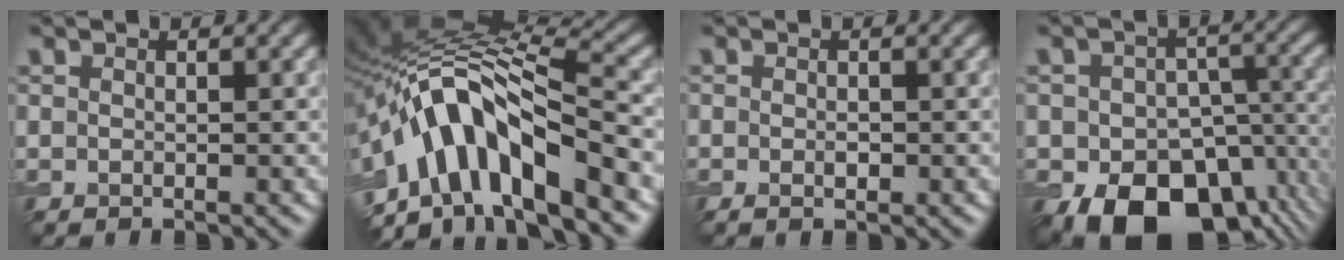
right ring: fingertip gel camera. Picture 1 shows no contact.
{"total": 11.5, "force": [-5.3, 4.6, 9.1], "torque": [-0.140, 0.024, -0.099]}
{"total": 0.9, "force": [-0.5, 0.4, 0.7], "torque": [-0.012, -0.001, -0.009]}
{"total": 13.4, "force": [-6.4, 8.4, 8.3], "torque": [-0.120, -0.035, -0.098]}